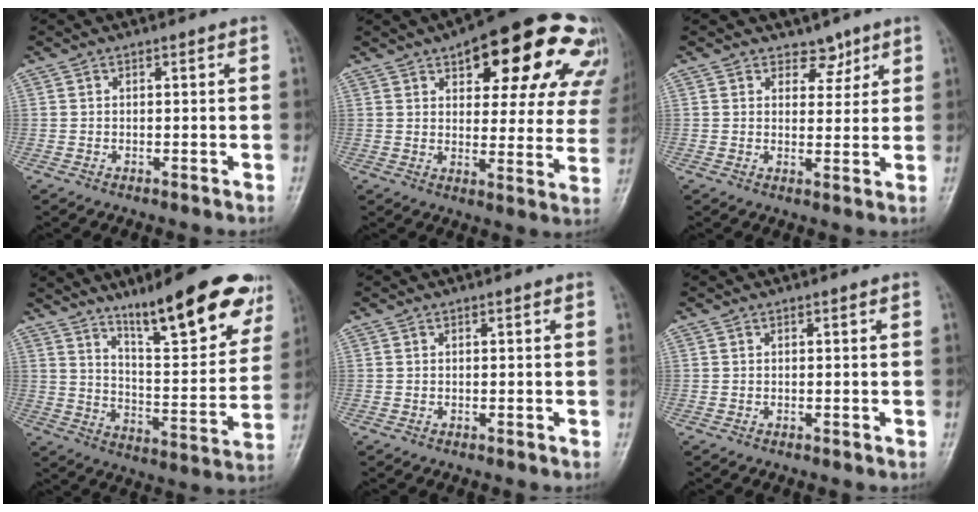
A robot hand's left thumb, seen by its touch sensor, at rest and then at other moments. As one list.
[{"total": 23.8, "force": [13.7, 9.7, 16.8], "torque": [-0.177, -0.020, 0.166]}, {"total": 3.8, "force": [2.8, 2.5, 0.8], "torque": [0.019, -0.017, 0.040]}, {"total": 21.4, "force": [14.1, 5.3, 15.2], "torque": [-0.175, -0.065, 0.217]}, {"total": 0.0}, {"total": 0.0}]